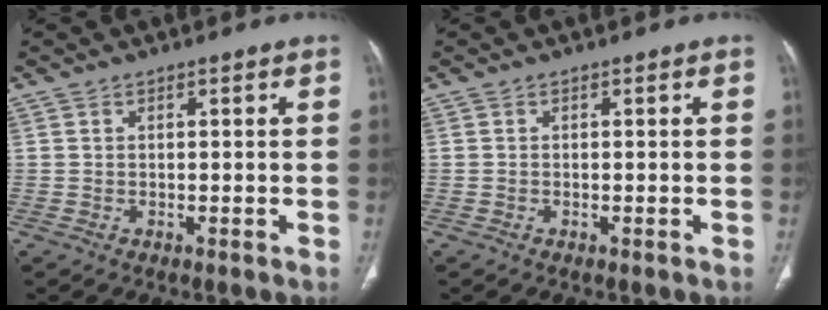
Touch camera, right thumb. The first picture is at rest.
{"total": 0.0}